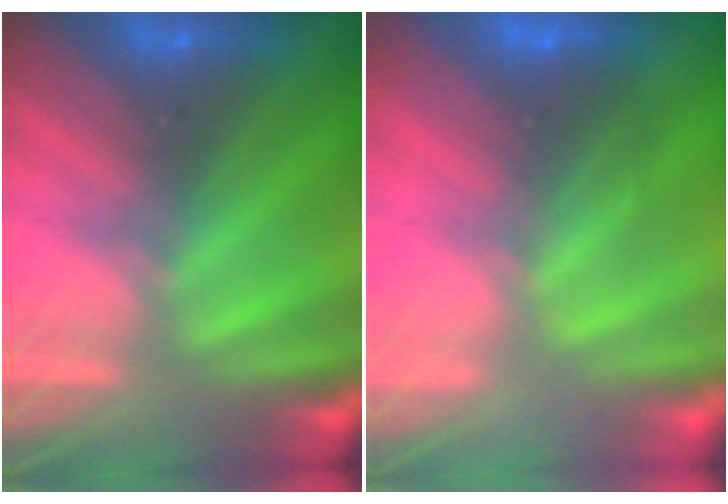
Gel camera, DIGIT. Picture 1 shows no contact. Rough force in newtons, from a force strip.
{"total": 2.6}